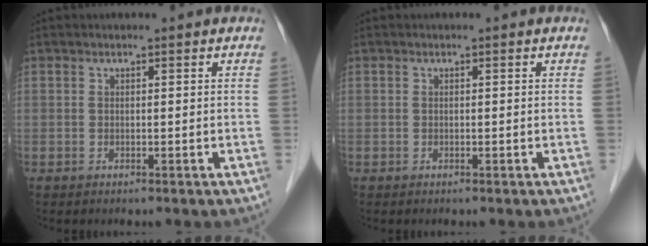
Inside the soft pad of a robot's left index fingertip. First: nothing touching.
{"total": 0.0}